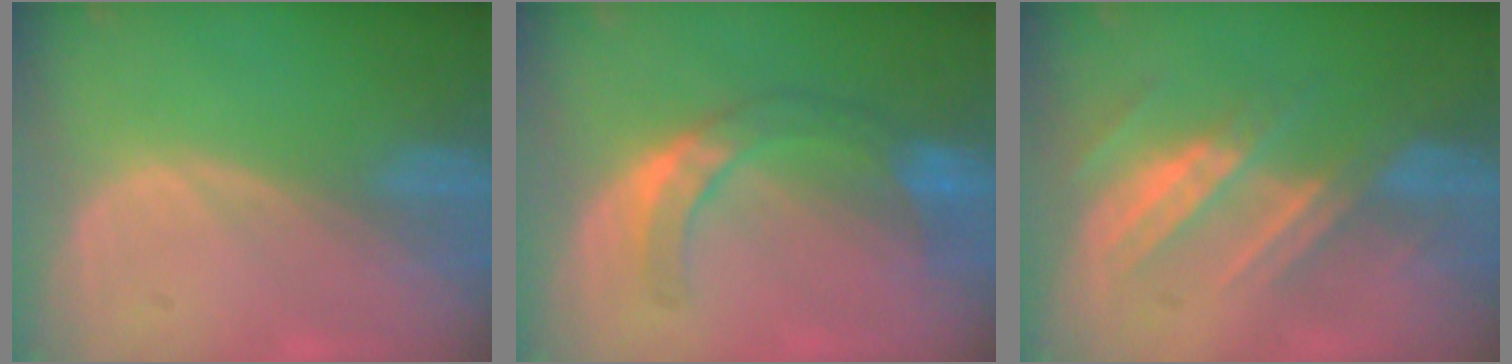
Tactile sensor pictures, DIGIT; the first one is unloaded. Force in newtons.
{"total": 7.5, "press": 6.7, "slide": 3.5}
{"total": 7.3, "press": 6.8, "slide": 2.7}